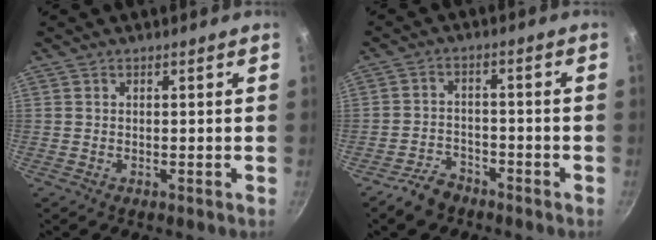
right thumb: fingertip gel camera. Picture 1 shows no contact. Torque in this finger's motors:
{"motor_torque": [0.81, 0.74, -0.12, 0.00, 0.02]}